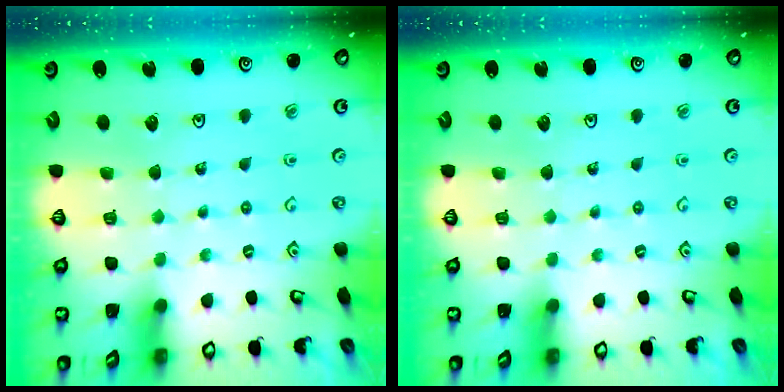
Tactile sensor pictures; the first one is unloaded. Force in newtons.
{"total": 0.0}